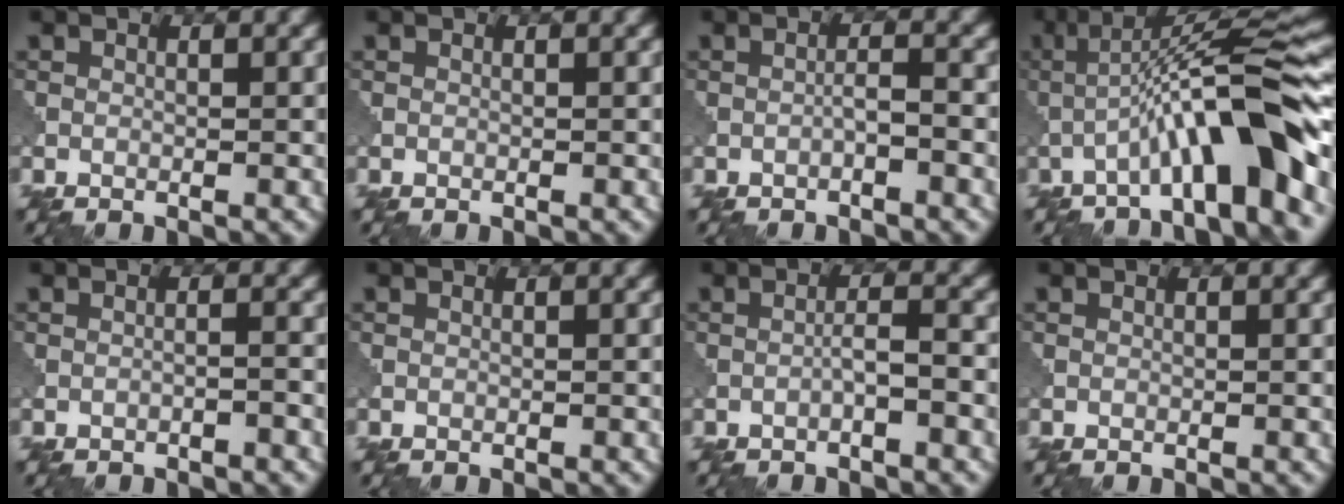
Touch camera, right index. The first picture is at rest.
{"total": 0.0}
{"total": 1.1, "force": [-0.7, -0.1, 0.8], "torque": [-0.012, 0.011, -0.011]}
{"total": 8.8, "force": [-3.2, 1.2, 8.1], "torque": [-0.119, 0.030, -0.051]}
{"total": 1.0, "force": [-0.6, 0.2, 0.8], "torque": [-0.007, 0.011, -0.019]}
{"total": 0.0}
{"total": 1.4, "force": [-0.8, -0.1, 1.1], "torque": [-0.019, 0.013, -0.013]}
{"total": 0.0}